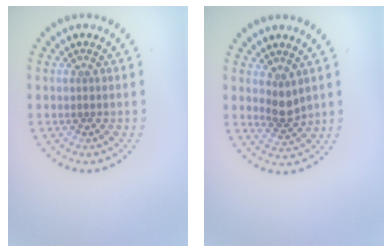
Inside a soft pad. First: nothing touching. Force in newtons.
{"total": 2.0, "press": 1.7, "slide": 1.1}